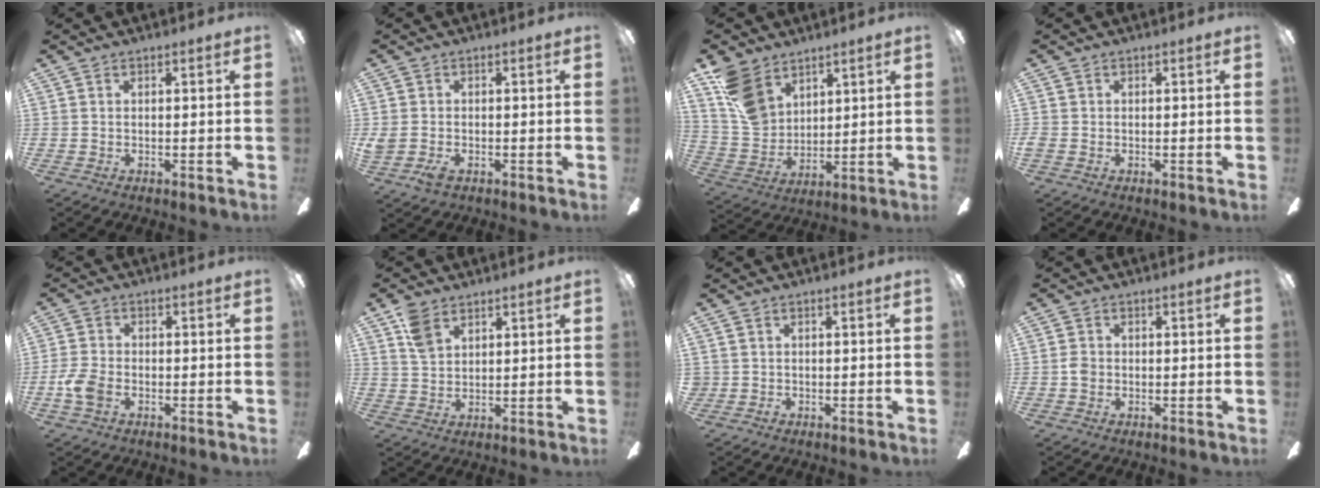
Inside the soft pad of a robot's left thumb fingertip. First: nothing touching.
{"total": 3.5, "force": [-1.4, 2.1, 2.4], "torque": [-0.060, -0.002, -0.029]}
{"total": 13.3, "force": [8.0, 8.9, 5.8], "torque": [-0.134, -0.021, 0.162]}
{"total": 0.9, "force": [-0.4, 0.7, 0.3], "torque": [-0.004, 0.001, -0.008]}
{"total": 6.1, "force": [-2.3, 3.9, 4.0], "torque": [-0.095, 0.005, -0.045]}
{"total": 6.2, "force": [4.2, 3.5, 2.9], "torque": [-0.061, -0.008, 0.081]}
{"total": 1.2, "force": [-0.4, 1.1, 0.1], "torque": [-0.002, 0.002, -0.009]}
{"total": 2.1, "force": [-0.6, 1.8, 1.0], "torque": [-0.019, 0.003, -0.012]}